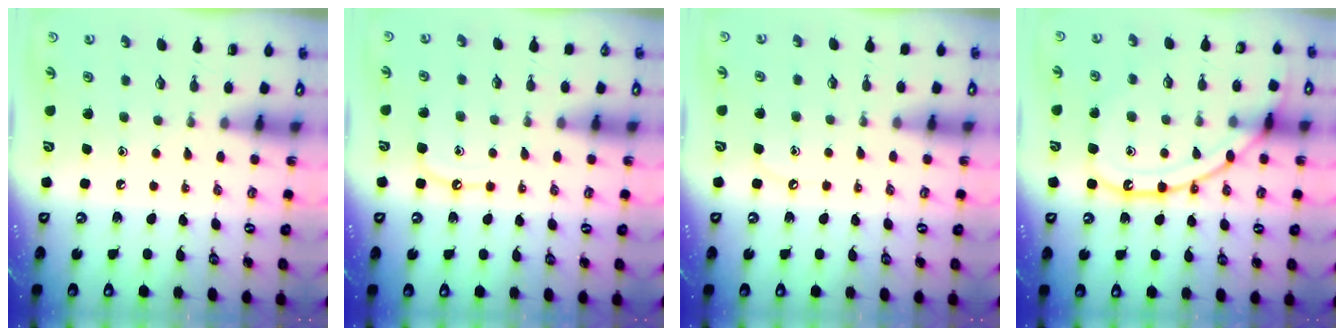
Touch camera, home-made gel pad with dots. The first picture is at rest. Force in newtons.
{"total": 6.8, "press": 6.8, "slide": 0.7}
{"total": 3.3, "press": 3.3, "slide": 0.4}
{"total": 15.4, "press": 15.4, "slide": 1.2}